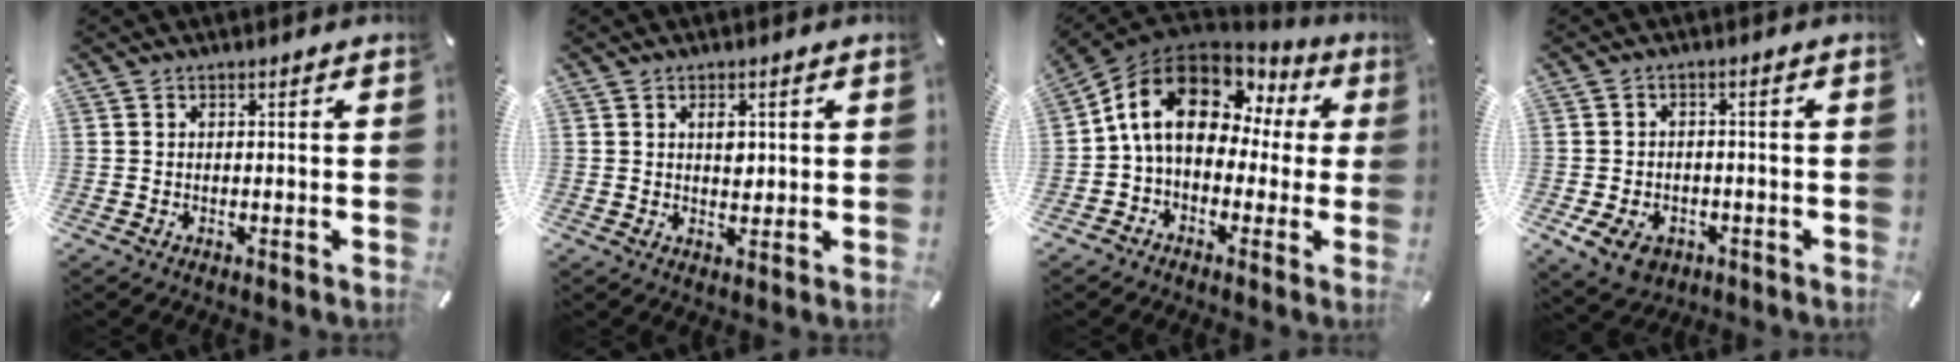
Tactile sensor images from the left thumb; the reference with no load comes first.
{"total": 3.0, "force": [0.8, 2.1, 2.0], "torque": [-0.029, -0.002, 0.009]}
{"total": 15.6, "force": [4.5, 11.1, 10.0], "torque": [-0.198, -0.011, 0.079]}
{"total": 6.8, "force": [-3.2, 4.9, 3.4], "torque": [-0.067, 0.011, -0.061]}